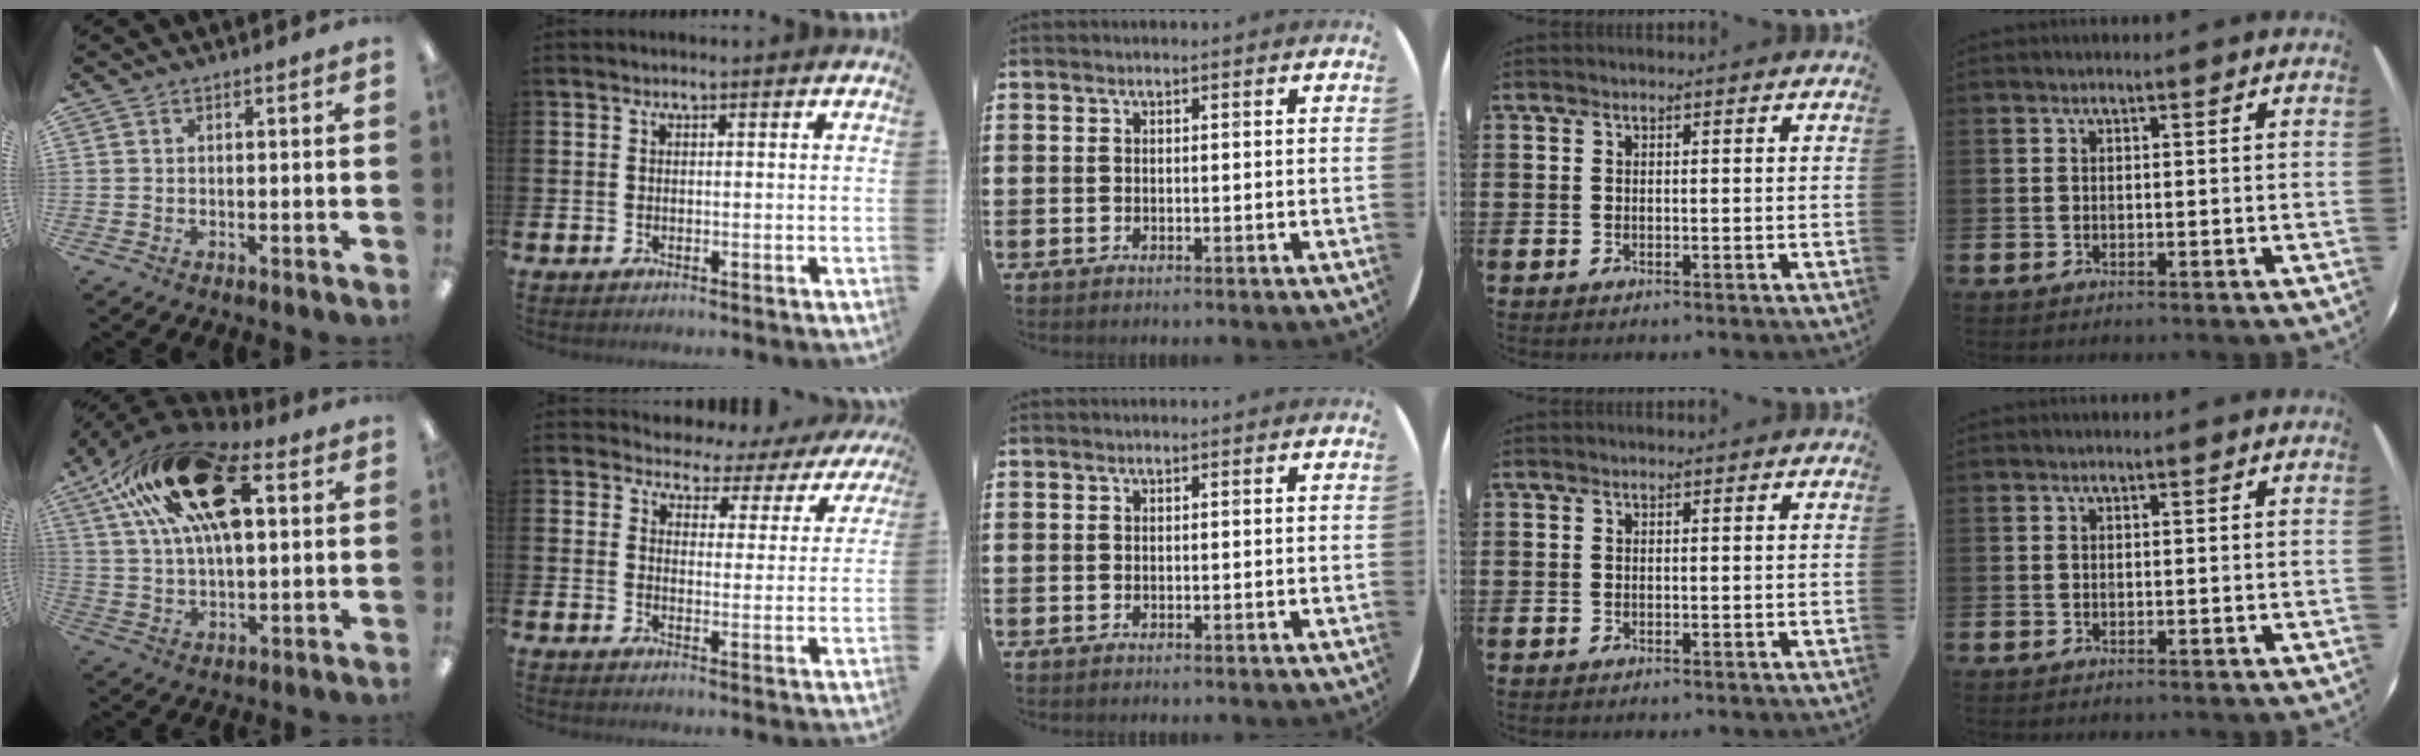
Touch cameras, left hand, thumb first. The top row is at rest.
{"thumb": {"total": 26.3, "force": [11.4, 13.1, 19.7], "torque": [-0.352, -0.025, 0.196]}, "index": {"total": 3.1, "force": [2.7, 1.6, -0.1], "torque": [-0.008, -0.033, 0.036]}}